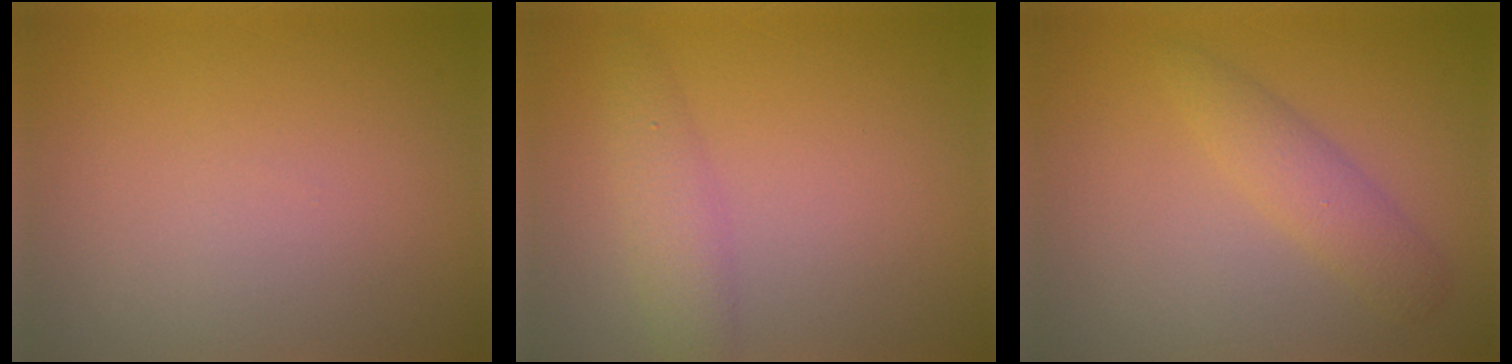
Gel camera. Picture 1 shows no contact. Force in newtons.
{"total": 2.5, "press": 2.5, "slide": 0.0}
{"total": 2.4, "press": 2.4, "slide": 0.1}